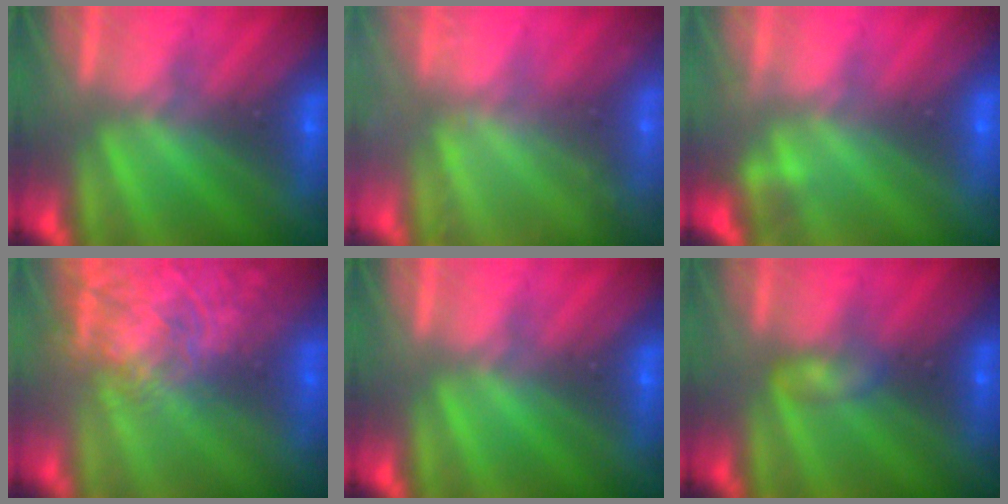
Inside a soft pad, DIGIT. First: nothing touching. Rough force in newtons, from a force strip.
{"total": 2.3}
{"total": 2.2}
{"total": 7.8}
{"total": 0.0}
{"total": 2.3}